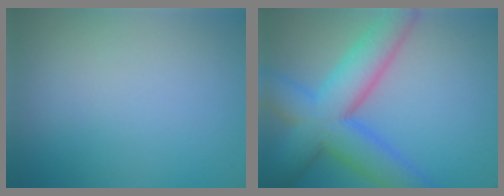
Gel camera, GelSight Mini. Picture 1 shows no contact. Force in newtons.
{"total": 9.5, "press": 9.5, "slide": 0.3}